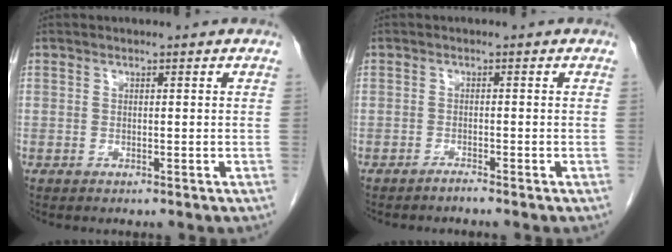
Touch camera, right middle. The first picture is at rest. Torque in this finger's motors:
{"motor_torque": [0.04, -0.04, -0.04, 0.01]}